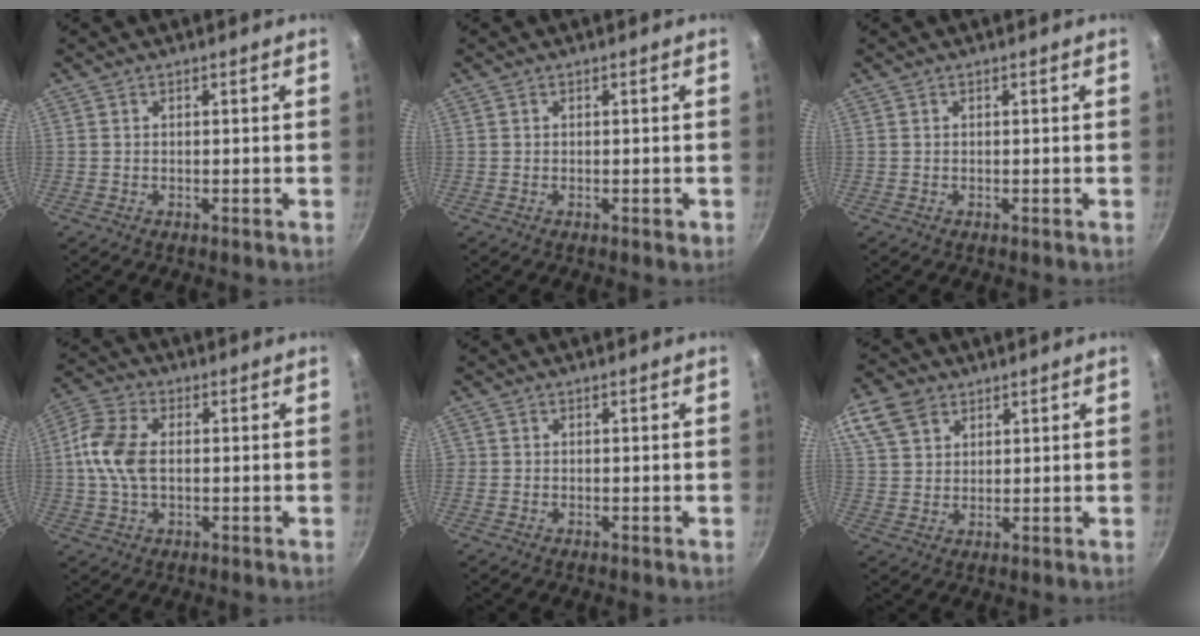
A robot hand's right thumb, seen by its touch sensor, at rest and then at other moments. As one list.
[{"total": 1.0, "force": [-0.2, 0.6, 0.8], "torque": [-0.009, 0.002, -0.003]}, {"total": 0.0}, {"total": 9.6, "force": [0.4, 5.9, 7.6], "torque": [-0.155, 0.018, -0.004]}, {"total": 0.5, "force": [-0.1, 0.5, 0.0], "torque": [0.002, 0.000, -0.004]}, {"total": 10.2, "force": [5.5, 7.2, 4.8], "torque": [-0.090, 0.002, 0.104]}]